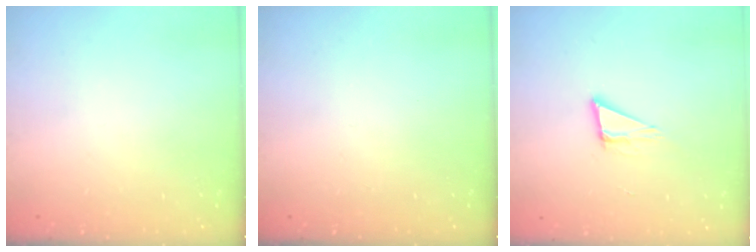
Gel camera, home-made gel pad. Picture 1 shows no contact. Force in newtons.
{"total": 0.0}
{"total": 7.7, "press": 7.0, "slide": 3.2}